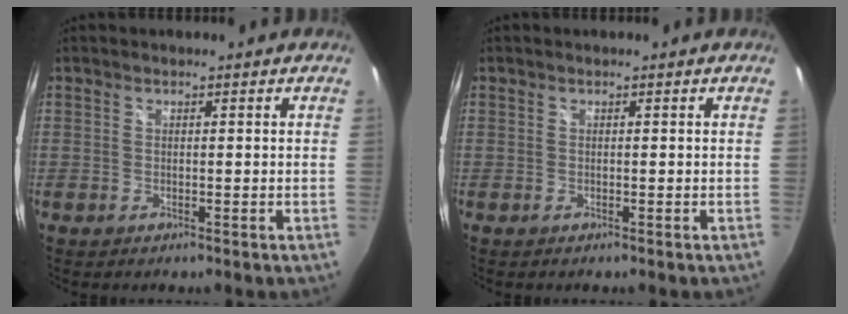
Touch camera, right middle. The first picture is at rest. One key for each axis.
{"total": 0.0}